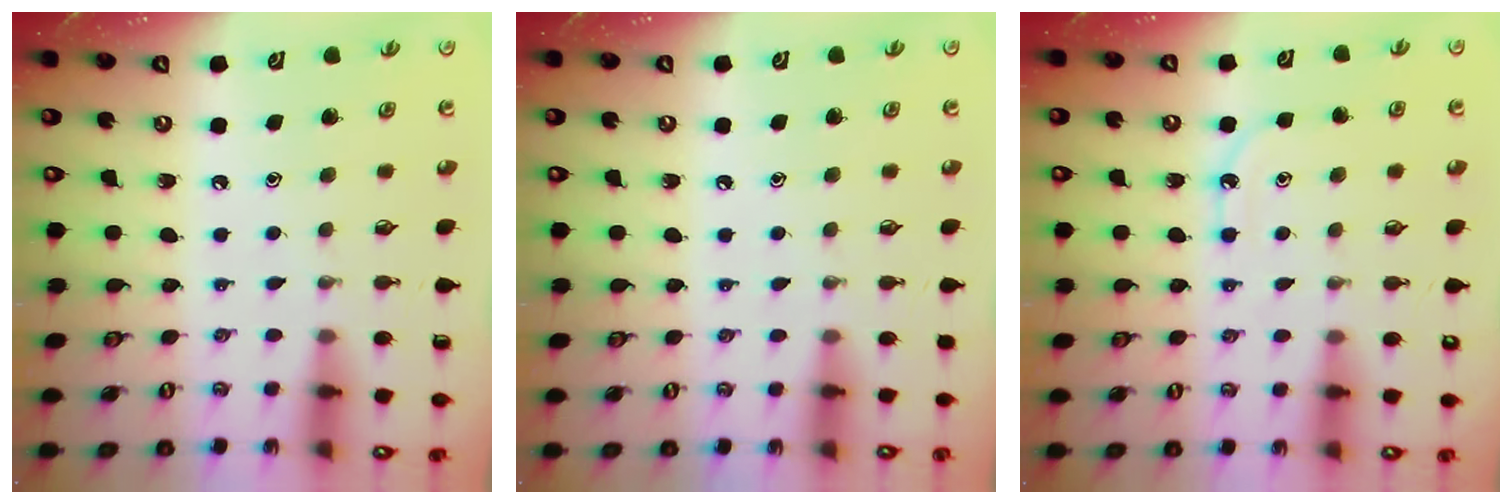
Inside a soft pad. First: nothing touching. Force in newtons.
{"total": 3.0, "press": 2.9, "slide": 0.5}
{"total": 6.4, "press": 6.3, "slide": 0.8}